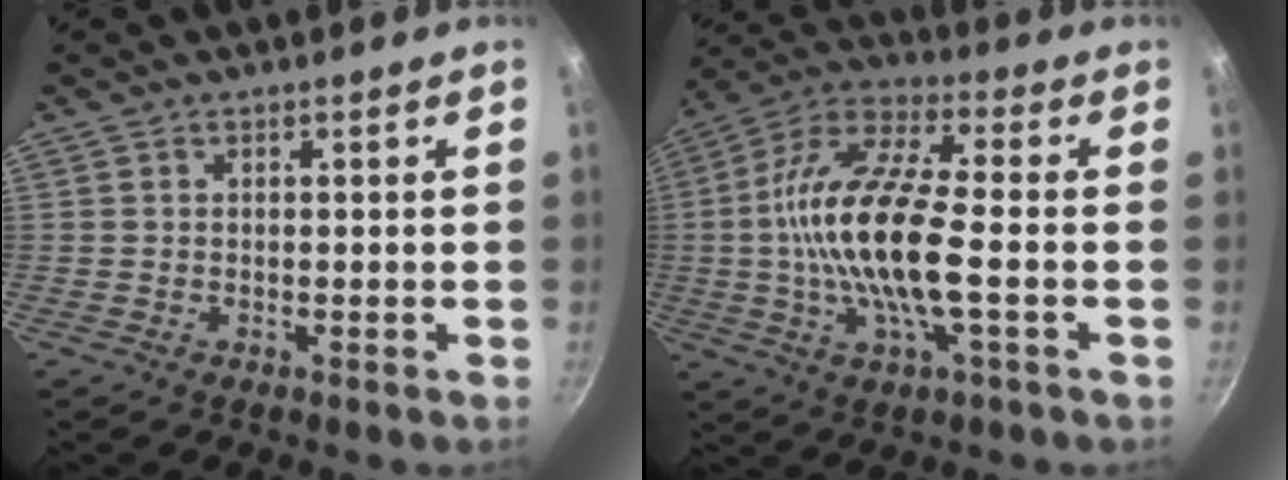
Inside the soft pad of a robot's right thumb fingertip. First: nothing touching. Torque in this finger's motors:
{"motor_torque": [1.97, 1.63, 2.04, -0.74, 0.33]}